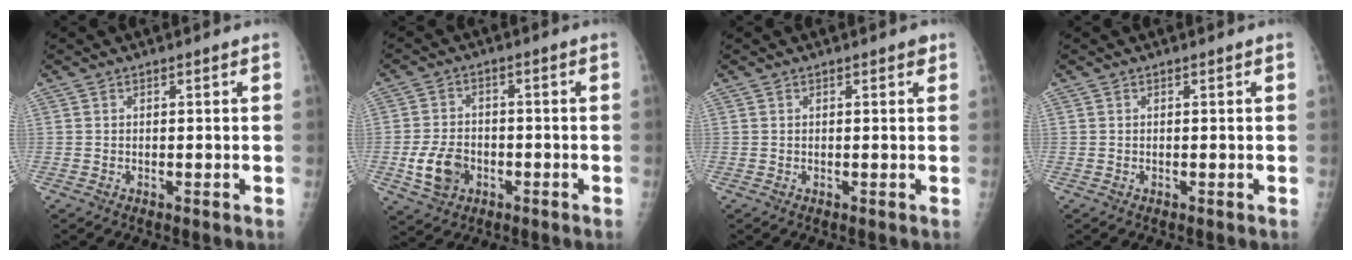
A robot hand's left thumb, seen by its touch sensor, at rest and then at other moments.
{"total": 7.5, "force": [-2.4, 5.5, 4.5], "torque": [-0.075, 0.010, -0.039]}
{"total": 0.9, "force": [0.5, 0.4, 0.6], "torque": [-0.003, 0.000, 0.004]}
{"total": 0.0}